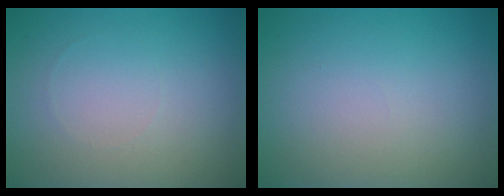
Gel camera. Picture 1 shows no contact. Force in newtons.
{"total": 0.0}